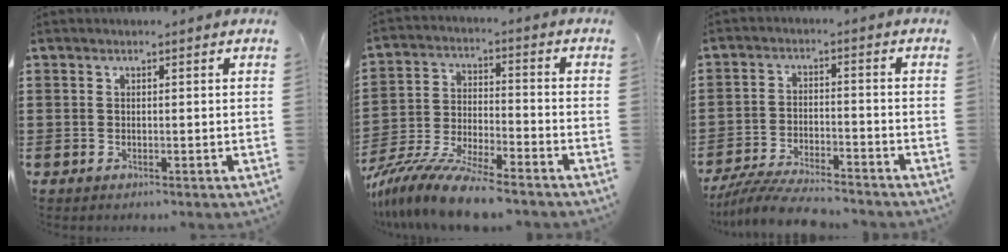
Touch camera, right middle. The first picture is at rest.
{"total": 10.1, "force": [-9.2, 0.6, 4.2], "torque": [-0.091, 0.009, -0.183]}
{"total": 6.4, "force": [-6.0, 0.6, 1.9], "torque": [-0.047, -0.003, -0.120]}